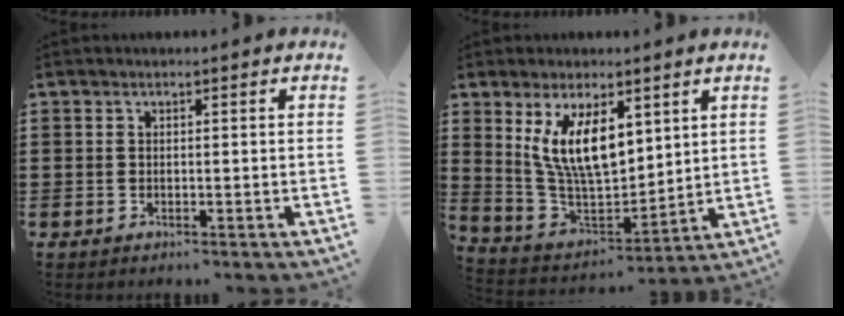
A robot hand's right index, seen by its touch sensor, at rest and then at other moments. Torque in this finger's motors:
{"motor_torque": [1.97, 0.17, 0.62, 0.21]}